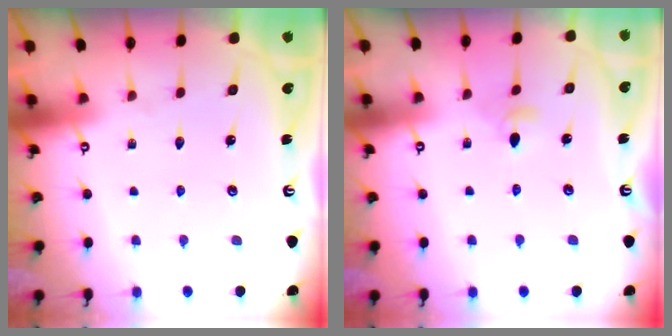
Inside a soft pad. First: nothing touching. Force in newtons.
{"total": 4.4, "press": 4.2, "slide": 1.0}